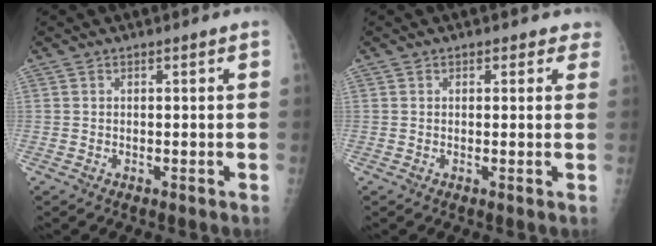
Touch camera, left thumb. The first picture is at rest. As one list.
[{"total": 2.3, "force": [1.6, 1.5, 0.7], "torque": [0.022, -0.002, 0.010]}]